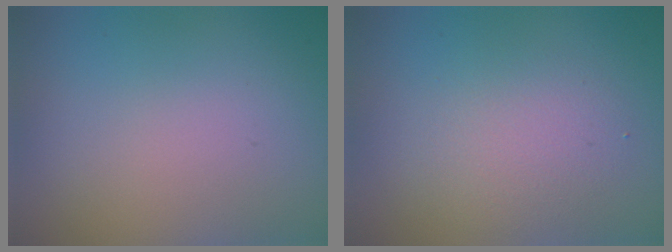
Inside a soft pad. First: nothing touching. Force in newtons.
{"total": 2.9, "press": 2.9, "slide": 0.2}